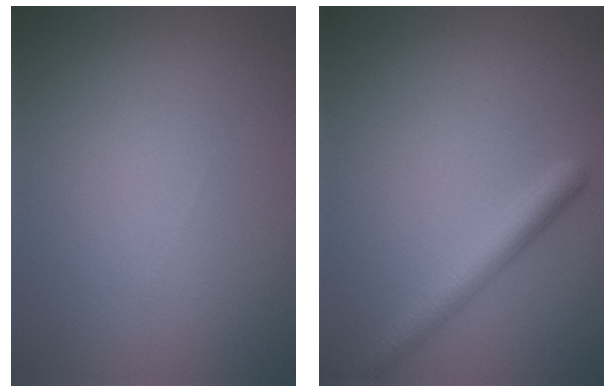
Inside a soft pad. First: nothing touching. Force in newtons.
{"total": 2.9, "press": 2.9, "slide": 0.1}